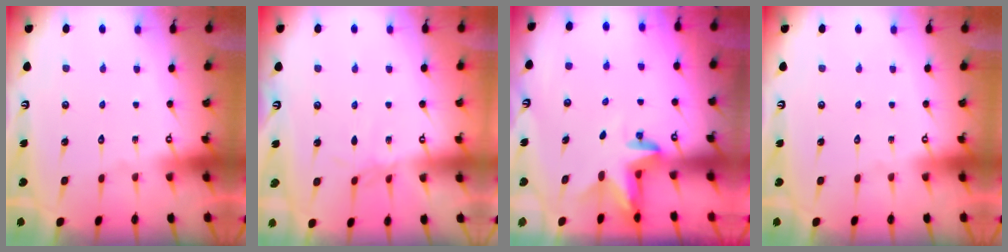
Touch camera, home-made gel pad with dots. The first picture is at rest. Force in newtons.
{"total": 2.8, "press": 2.7, "slide": 0.5}
{"total": 3.4, "press": 3.4, "slide": 0.1}
{"total": 0.0}